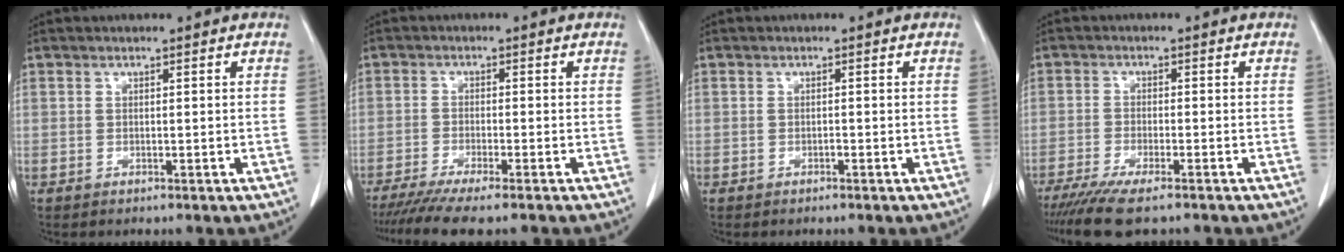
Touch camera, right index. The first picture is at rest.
{"total": 8.8, "force": [-7.3, -0.1, 4.8], "torque": [-0.062, -0.021, -0.115]}
{"total": 0.0}
{"total": 8.8, "force": [-7.0, 1.0, 5.2], "torque": [-0.081, -0.021, -0.112]}